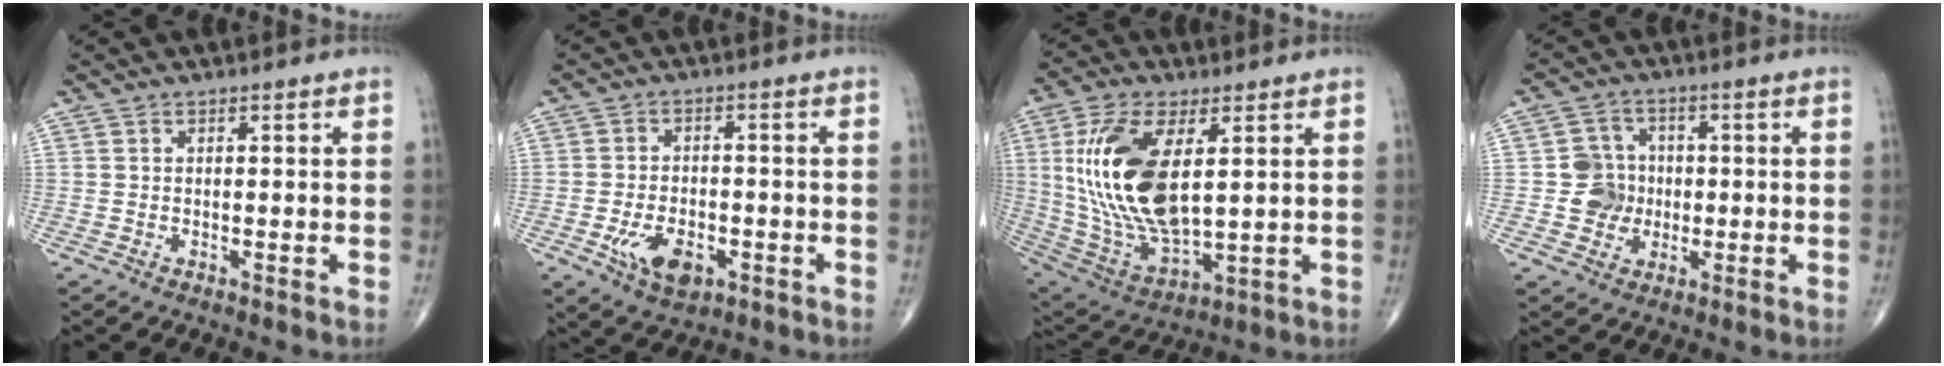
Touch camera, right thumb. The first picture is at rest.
{"total": 7.9, "force": [-3.0, 4.5, 5.7], "torque": [-0.091, 0.006, -0.045]}
{"total": 20.9, "force": [4.0, 9.7, 18.0], "torque": [-0.365, -0.024, 0.085]}
{"total": 6.3, "force": [-0.6, 6.0, 1.8], "torque": [0.000, 0.013, -0.013]}